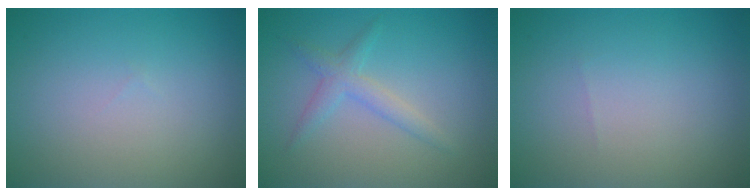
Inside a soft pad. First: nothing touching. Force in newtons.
{"total": 2.0, "press": 2.0, "slide": 0.1}
{"total": 0.0}